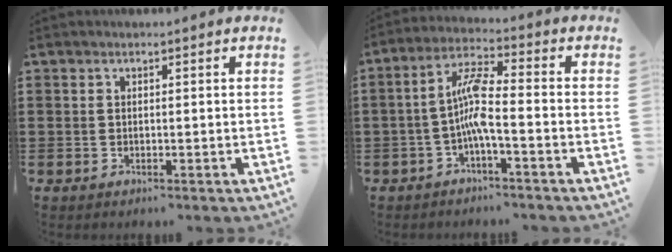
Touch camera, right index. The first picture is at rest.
{"total": 7.0, "force": [-1.6, 1.5, 6.6], "torque": [-0.141, 0.001, -0.035]}